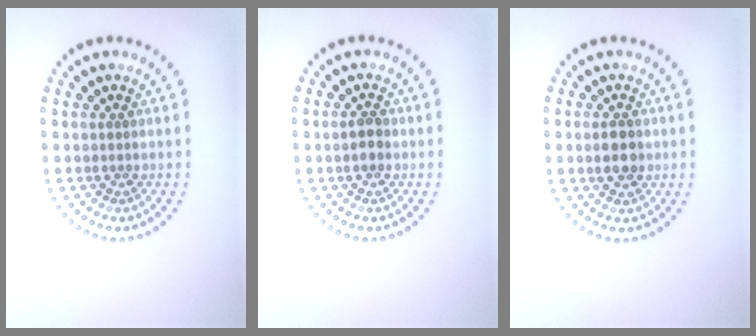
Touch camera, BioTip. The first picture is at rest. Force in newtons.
{"total": 1.5, "press": 1.5, "slide": 0.1}
{"total": 2.9, "press": 2.9, "slide": 0.1}